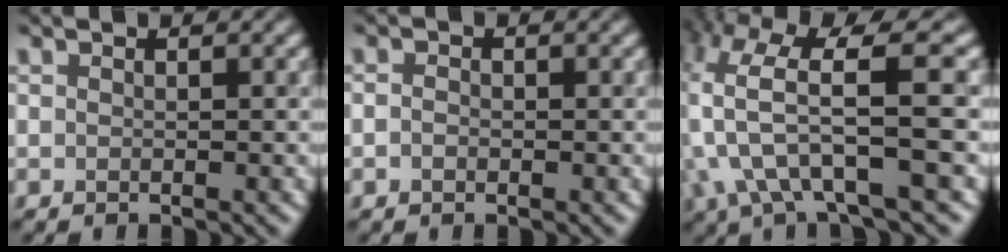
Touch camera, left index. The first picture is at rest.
{"total": 0.7, "force": [-0.2, 0.5, 0.5], "torque": [-0.010, 0.003, -0.005]}
{"total": 8.0, "force": [-1.0, 2.8, 7.4], "torque": [-0.148, 0.007, -0.016]}